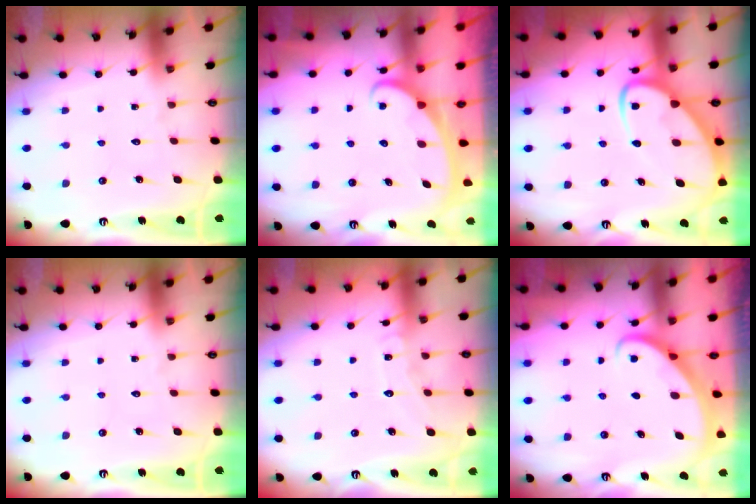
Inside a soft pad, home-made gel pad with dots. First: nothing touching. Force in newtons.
{"total": 2.3, "press": 2.3, "slide": 0.4}
{"total": 9.6, "press": 9.6, "slide": 0.7}
{"total": 0.0}
{"total": 6.5, "press": 6.4, "slide": 0.6}
{"total": 2.8, "press": 2.8, "slide": 0.2}